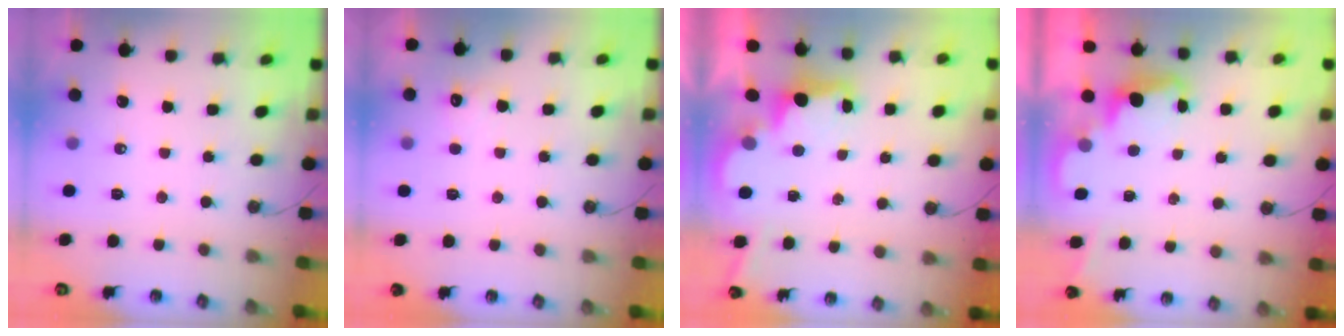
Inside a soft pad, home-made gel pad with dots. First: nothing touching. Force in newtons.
{"total": 5.5, "press": 5.4, "slide": 1.1}
{"total": 2.6, "press": 2.4, "slide": 0.8}
{"total": 2.5, "press": 2.5, "slide": 0.5}